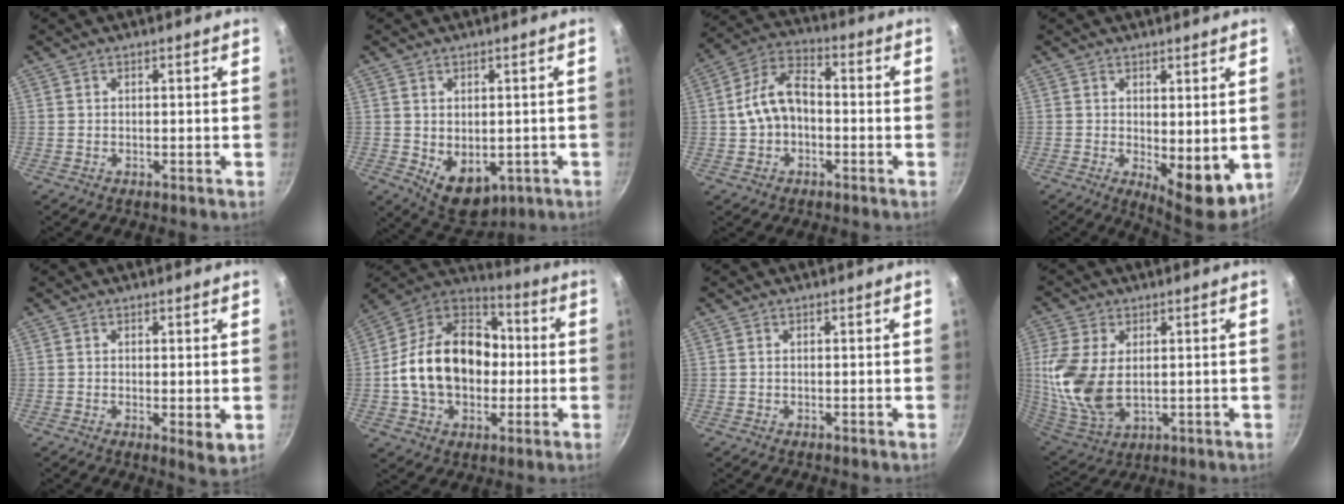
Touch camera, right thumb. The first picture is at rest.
{"total": 8.4, "force": [-1.3, 5.8, 5.9], "torque": [-0.066, -0.009, 0.002]}
{"total": 10.1, "force": [-1.1, 6.7, 7.4], "torque": [-0.122, 0.043, -0.028]}
{"total": 8.4, "force": [-0.1, 3.6, 7.6], "torque": [-0.085, -0.015, 0.011]}
{"total": 3.5, "force": [0.1, 1.2, 3.3], "torque": [-0.048, -0.014, 0.002]}
{"total": 21.7, "force": [-1.0, 16.0, 14.7], "torque": [-0.224, 0.047, -0.027]}
{"total": 0.0}
{"total": 14.7, "force": [1.4, 9.0, 11.6], "torque": [-0.243, -0.017, 0.039]}